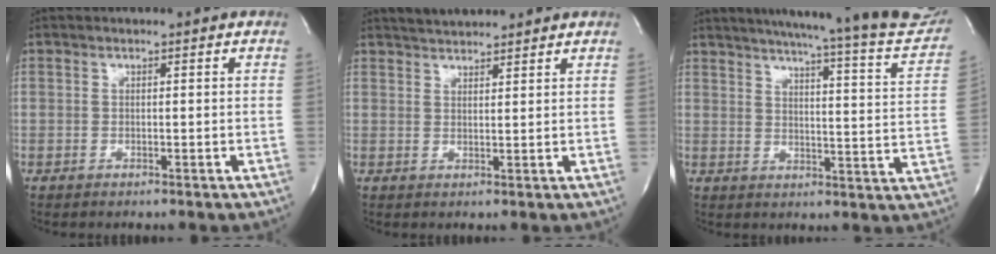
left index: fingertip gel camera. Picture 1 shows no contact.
{"total": 4.2, "force": [3.5, 1.8, 1.6], "torque": [-0.015, 0.019, 0.044]}
{"total": 27.6, "force": [24.8, 1.2, 12.1], "torque": [-0.181, -0.086, 0.290]}